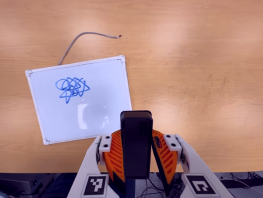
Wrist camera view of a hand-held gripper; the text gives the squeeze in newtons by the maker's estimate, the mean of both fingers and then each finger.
{"total": 6.1, "left": 5.2, "right": 7.1}